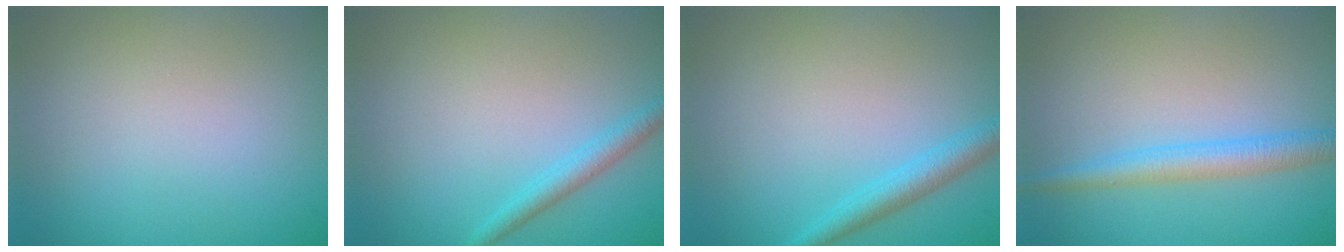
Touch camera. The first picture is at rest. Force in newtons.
{"total": 1.9, "press": 1.9, "slide": 0.1}
{"total": 2.5, "press": 2.5, "slide": 0.1}
{"total": 3.0, "press": 3.0, "slide": 0.1}